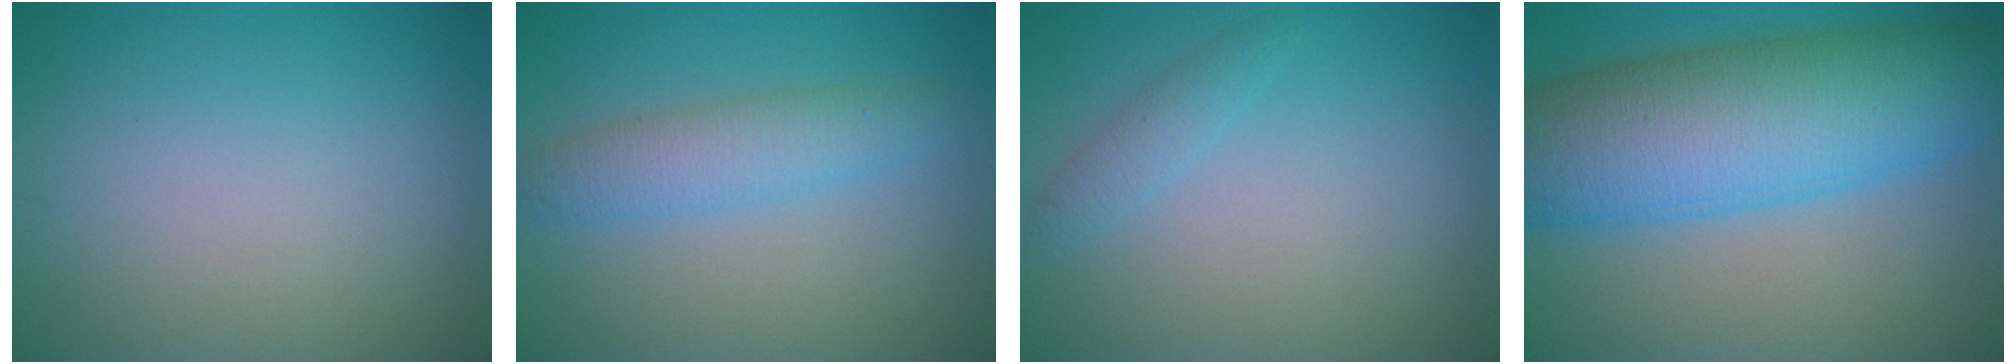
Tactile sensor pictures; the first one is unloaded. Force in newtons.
{"total": 3.5, "press": 3.5, "slide": 0.1}
{"total": 1.4, "press": 1.4, "slide": 0.1}
{"total": 12.7, "press": 12.7, "slide": 0.2}